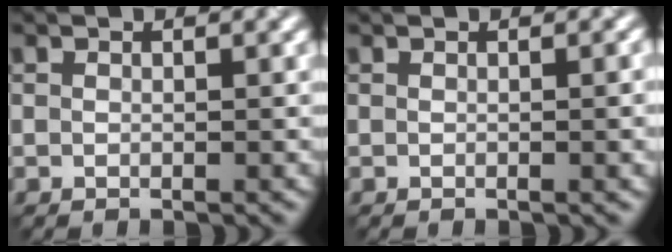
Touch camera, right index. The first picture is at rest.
{"total": 2.4, "force": [-0.2, 0.8, 2.3], "torque": [-0.018, 0.003, -0.008]}